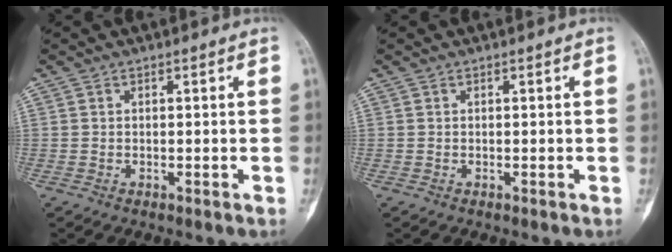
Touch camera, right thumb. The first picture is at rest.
{"total": 0.0}